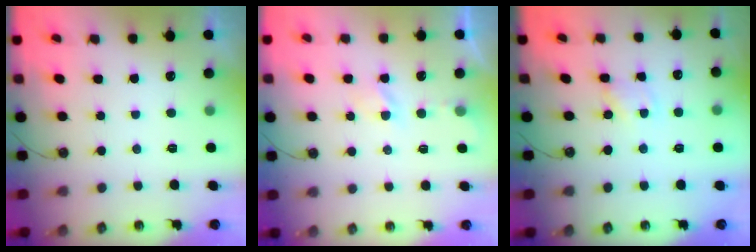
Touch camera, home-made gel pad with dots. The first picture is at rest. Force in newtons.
{"total": 2.7, "press": 2.6, "slide": 0.4}
{"total": 1.8, "press": 1.8, "slide": 0.2}